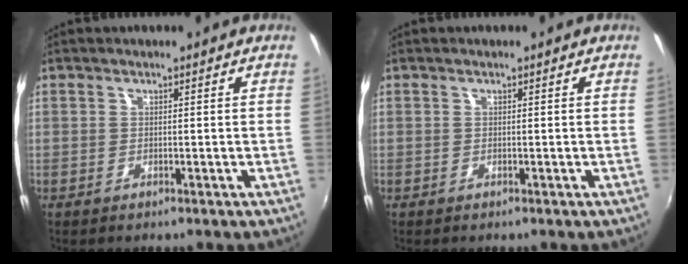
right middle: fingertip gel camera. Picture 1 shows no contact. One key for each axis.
{"total": 0.0}